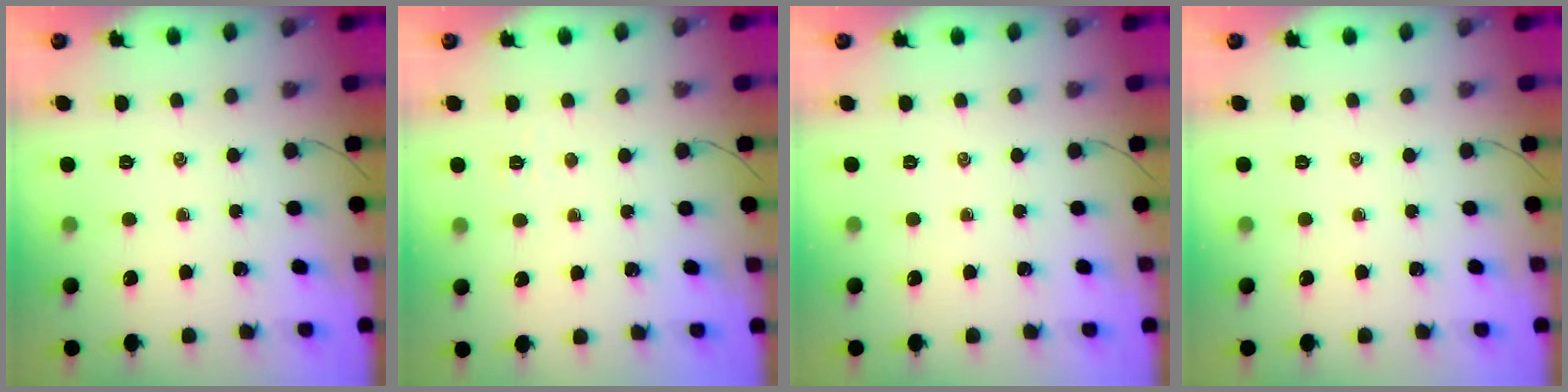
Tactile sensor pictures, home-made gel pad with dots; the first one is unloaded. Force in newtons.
{"total": 2.4, "press": 2.3, "slide": 0.7}
{"total": 0.0}
{"total": 0.0}